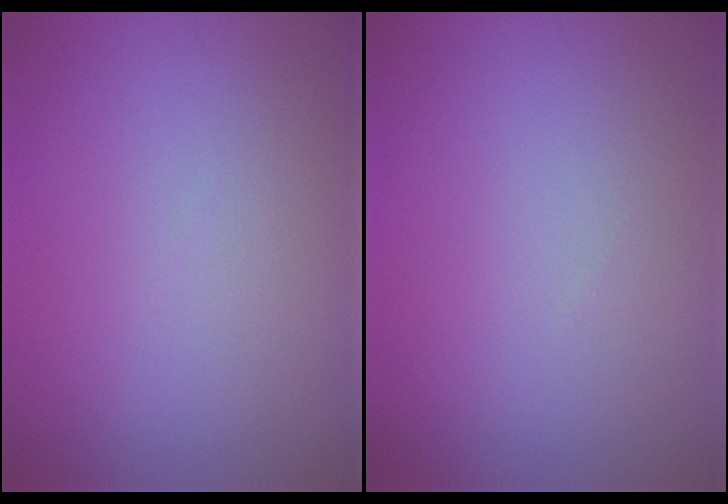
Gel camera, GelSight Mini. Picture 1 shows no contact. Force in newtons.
{"total": 0.0}